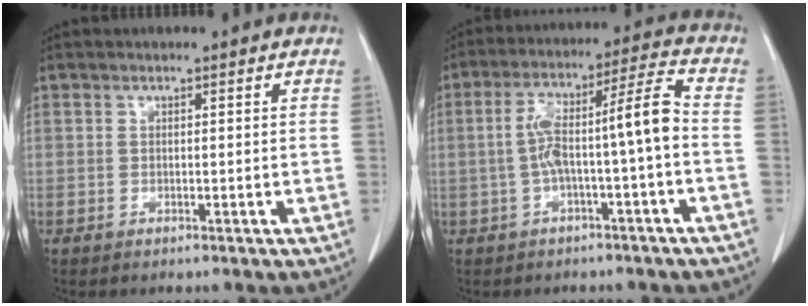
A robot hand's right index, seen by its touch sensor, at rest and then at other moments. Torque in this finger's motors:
{"motor_torque": [1.39, -0.15, 0.55, 0.17]}